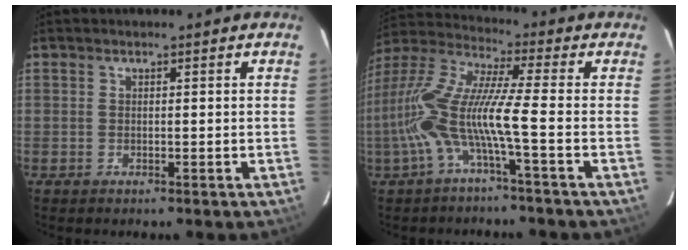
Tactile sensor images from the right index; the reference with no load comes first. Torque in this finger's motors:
{"motor_torque": [1.30, -0.84, 1.05, 0.21]}